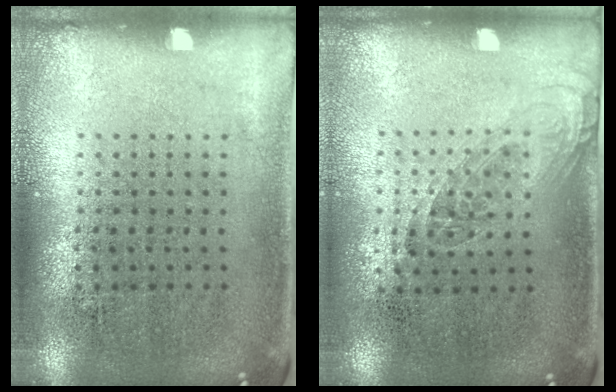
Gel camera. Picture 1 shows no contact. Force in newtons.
{"total": 1.1, "press": 0.9, "slide": 0.6}